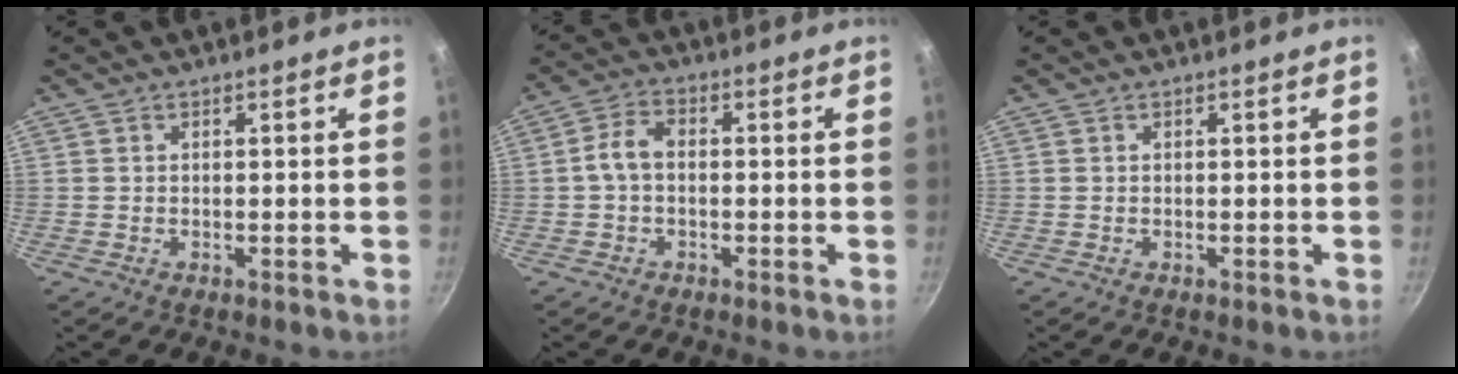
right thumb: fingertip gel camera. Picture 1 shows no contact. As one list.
[{"total": 4.6, "force": [-0.6, 3.2, 3.3], "torque": [-0.058, 0.023, -0.017]}, {"total": 0.0}]